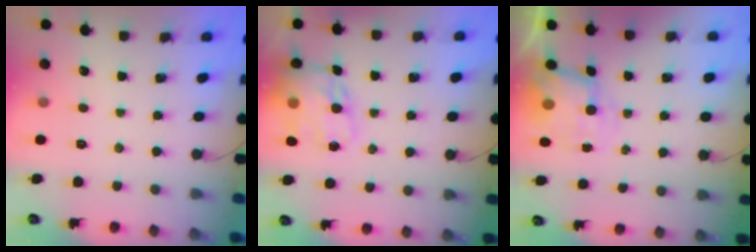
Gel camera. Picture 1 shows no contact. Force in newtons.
{"total": 16.5, "press": 16.0, "slide": 4.1}
{"total": 6.7, "press": 6.6, "slide": 1.3}